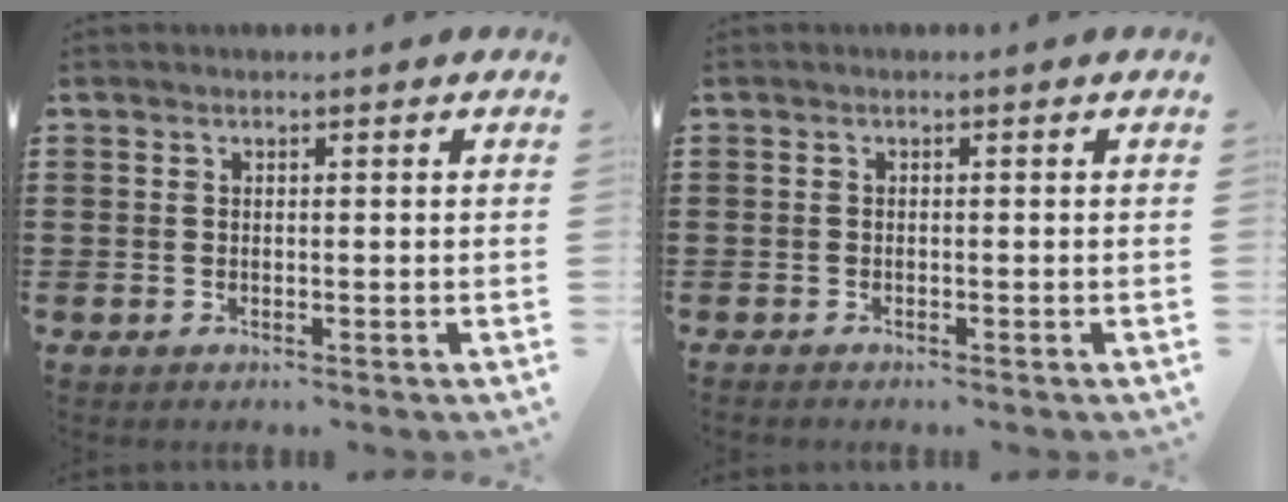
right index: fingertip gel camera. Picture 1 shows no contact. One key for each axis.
{"total": 0.6, "fx": -0.6, "fy": 0.0, "fz": 0.1, "tx": -0.002, "ty": -0.002, "tz": -0.012}